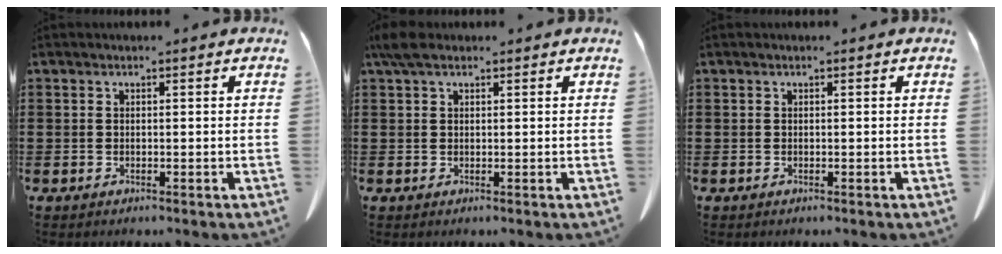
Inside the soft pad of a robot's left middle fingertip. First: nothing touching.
{"total": 2.7, "force": [1.6, 1.3, 1.8], "torque": [-0.043, 0.006, 0.029]}
{"total": 0.0}